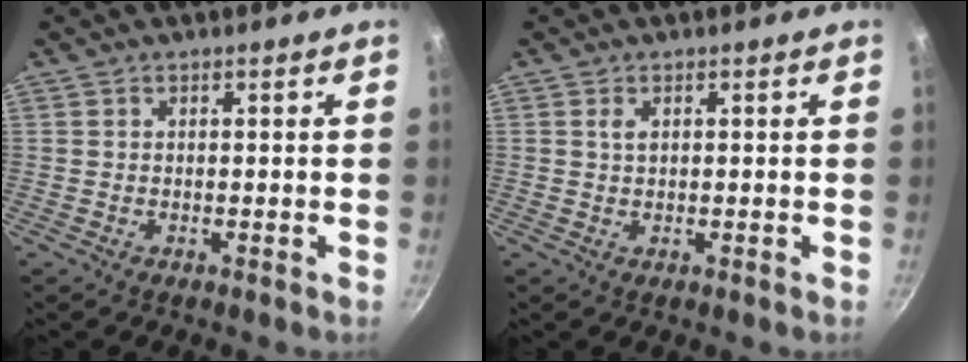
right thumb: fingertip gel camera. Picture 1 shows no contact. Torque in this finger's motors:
{"motor_torque": [-0.07, 0.20, -0.24, -0.08, -0.02]}